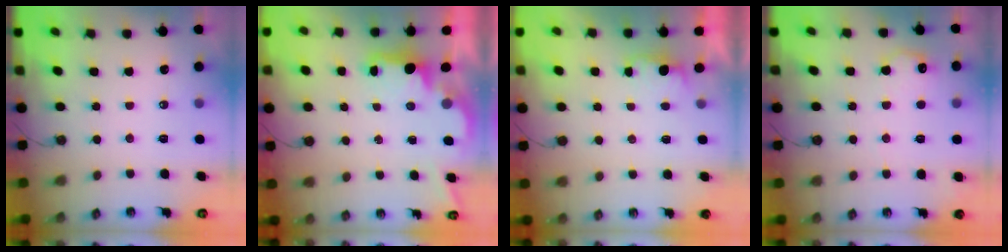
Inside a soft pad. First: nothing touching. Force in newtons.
{"total": 1.9, "press": 1.7, "slide": 0.7}
{"total": 1.0, "press": 0.7, "slide": 0.7}
{"total": 7.7, "press": 7.7, "slide": 0.4}